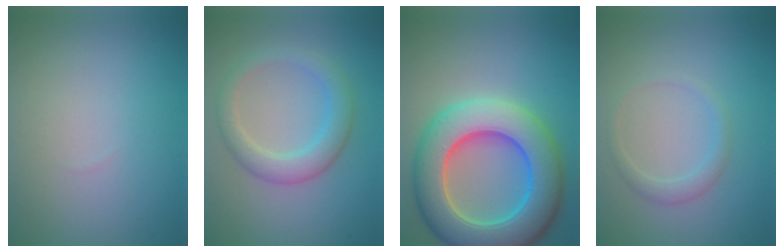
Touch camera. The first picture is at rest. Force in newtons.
{"total": 3.6, "press": 3.5, "slide": 0.2}
{"total": 11.5, "press": 11.5, "slide": 0.9}
{"total": 1.6, "press": 1.6, "slide": 0.0}